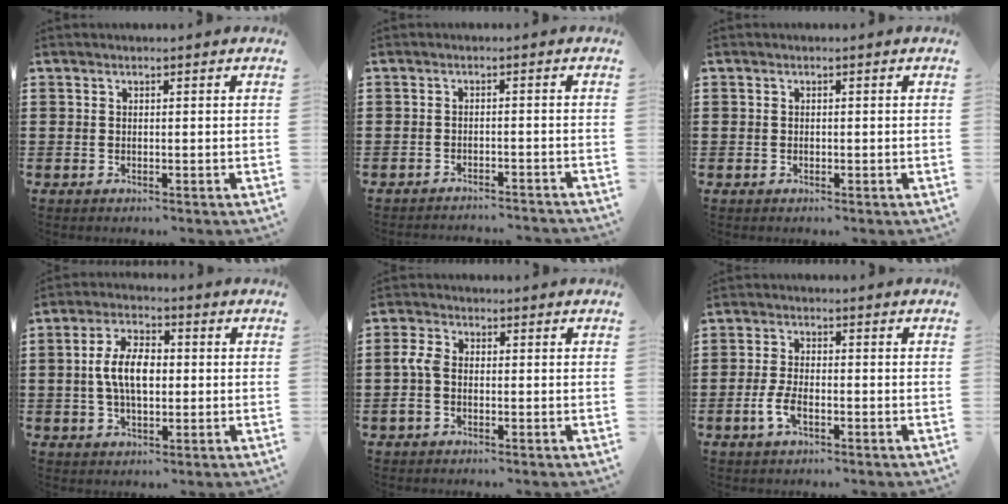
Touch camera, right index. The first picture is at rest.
{"total": 1.9, "force": [-1.8, -0.3, 0.1], "torque": [-0.005, 0.000, -0.038]}
{"total": 0.6, "force": [-0.1, 0.6, 0.0], "torque": [-0.002, 0.005, -0.003]}
{"total": 7.2, "force": [0.2, 3.5, 6.3], "torque": [-0.140, 0.004, -0.002]}
{"total": 3.5, "force": [-0.7, 2.1, 2.7], "torque": [-0.074, -0.003, -0.019]}
{"total": 3.8, "force": [-1.4, 1.6, 3.2], "torque": [-0.075, -0.003, -0.031]}